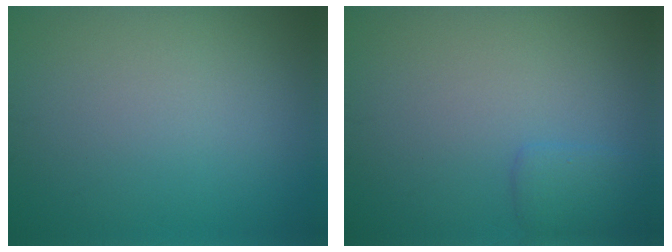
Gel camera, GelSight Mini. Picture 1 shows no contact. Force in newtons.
{"total": 1.6, "press": 1.6, "slide": 0.1}